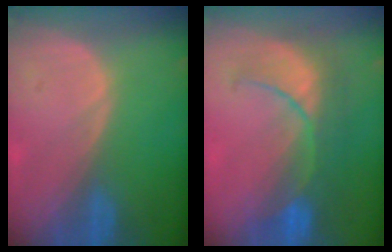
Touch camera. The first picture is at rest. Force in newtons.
{"total": 8.3, "press": 8.3, "slide": 0.7}